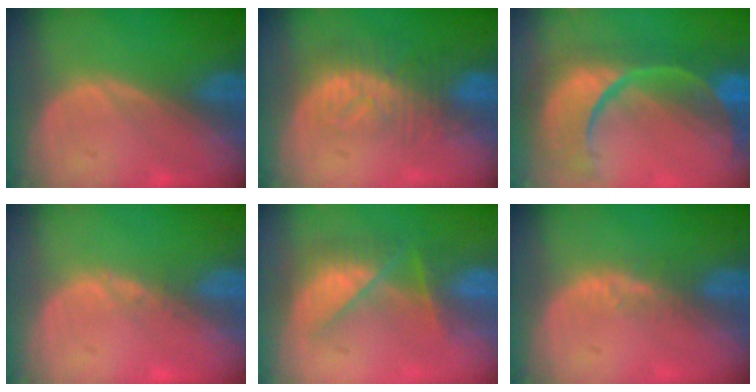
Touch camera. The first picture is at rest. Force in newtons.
{"total": 8.3, "press": 7.2, "slide": 4.1}
{"total": 13.7, "press": 10.8, "slide": 8.4}
{"total": 0.6, "press": 0.5, "slide": 0.3}
{"total": 8.2, "press": 7.0, "slide": 4.3}
{"total": 2.4, "press": 1.8, "slide": 1.5}